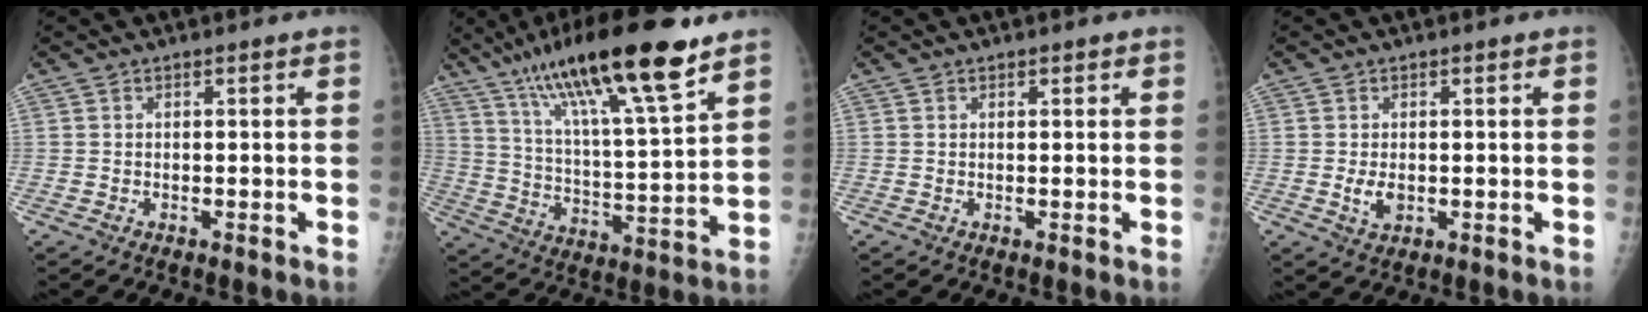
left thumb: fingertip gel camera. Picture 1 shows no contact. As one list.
[{"total": 22.6, "force": [14.6, 3.8, 16.8], "torque": [-0.283, -0.043, 0.252]}, {"total": 0.7, "force": [0.5, 0.5, 0.3], "torque": [0.004, -0.002, 0.003]}, {"total": 3.0, "force": [-0.2, 2.0, 2.2], "torque": [-0.037, -0.005, 0.000]}]